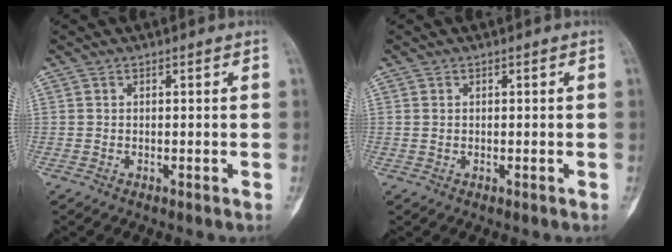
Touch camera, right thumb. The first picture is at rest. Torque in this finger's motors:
{"motor_torque": [-0.12, 0.59, 0.06, -0.15, 0.03]}